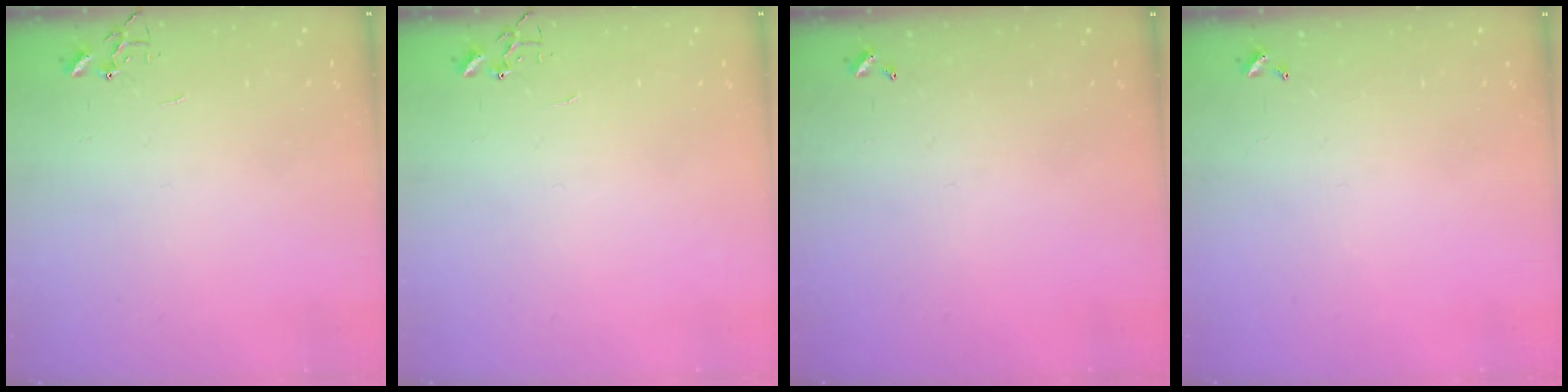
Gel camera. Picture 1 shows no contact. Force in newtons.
{"total": 0.0}
{"total": 0.0}
{"total": 0.0}